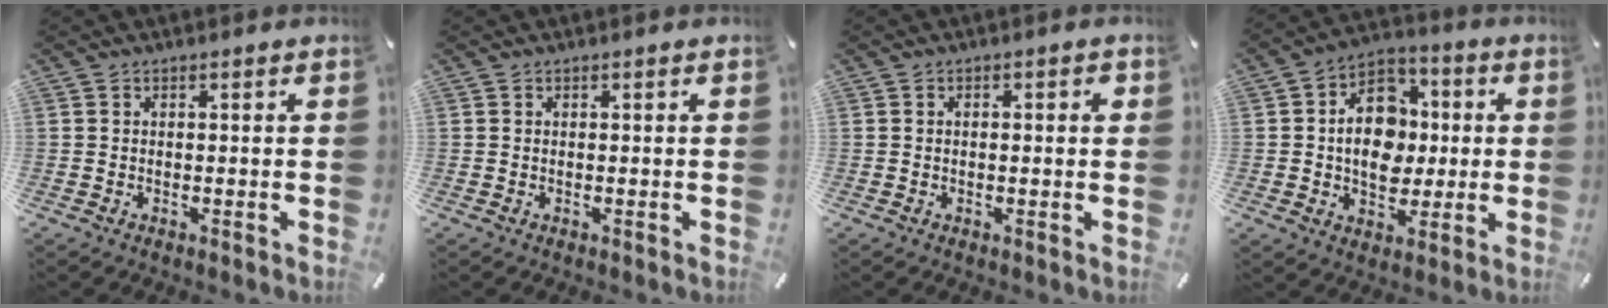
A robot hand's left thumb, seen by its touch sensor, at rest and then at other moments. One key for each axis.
{"total": 0.0}
{"total": 1.8, "fx": 0.0, "fy": 0.7, "fz": 1.7, "tx": -0.022, "ty": 0.001, "tz": -0.004}
{"total": 13.3, "fx": -0.5, "fy": 10.7, "fz": 7.9, "tx": -0.126, "ty": 0.016, "tz": -0.005}